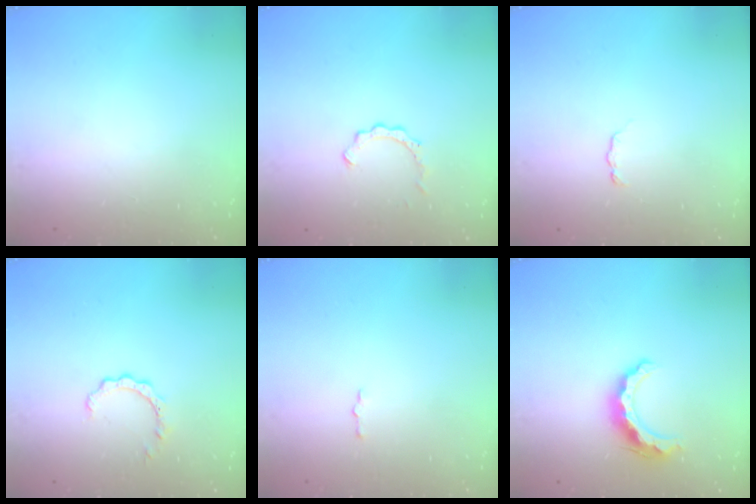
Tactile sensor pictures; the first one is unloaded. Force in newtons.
{"total": 2.0, "press": 2.0, "slide": 0.2}
{"total": 3.7, "press": 3.6, "slide": 0.4}
{"total": 2.1, "press": 2.1, "slide": 0.1}
{"total": 1.5, "press": 1.5, "slide": 0.2}
{"total": 10.1, "press": 10.1, "slide": 0.6}